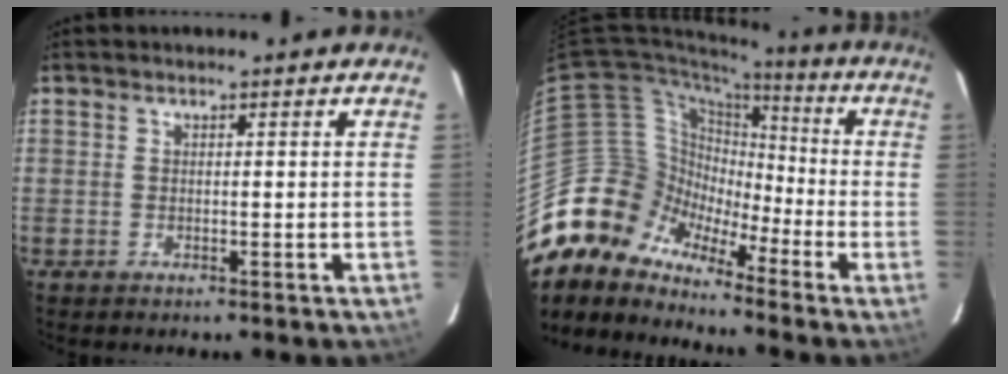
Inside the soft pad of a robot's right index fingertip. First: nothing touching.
{"total": 10.7, "force": [-8.3, 6.8, 0.8], "torque": [-0.029, 0.040, -0.177]}